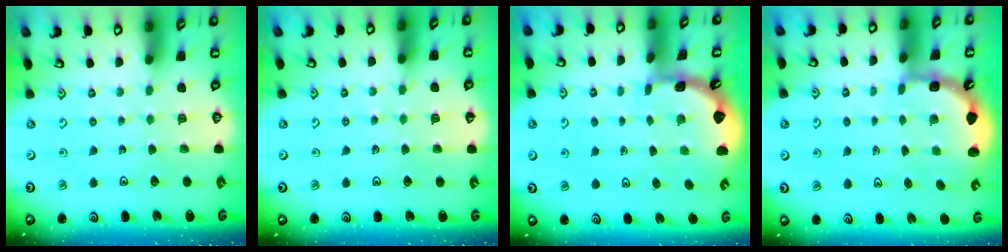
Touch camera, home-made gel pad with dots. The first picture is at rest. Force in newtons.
{"total": 1.3, "press": 1.3, "slide": 0.2}
{"total": 1.7, "press": 1.7, "slide": 0.1}
{"total": 2.0, "press": 1.8, "slide": 0.9}